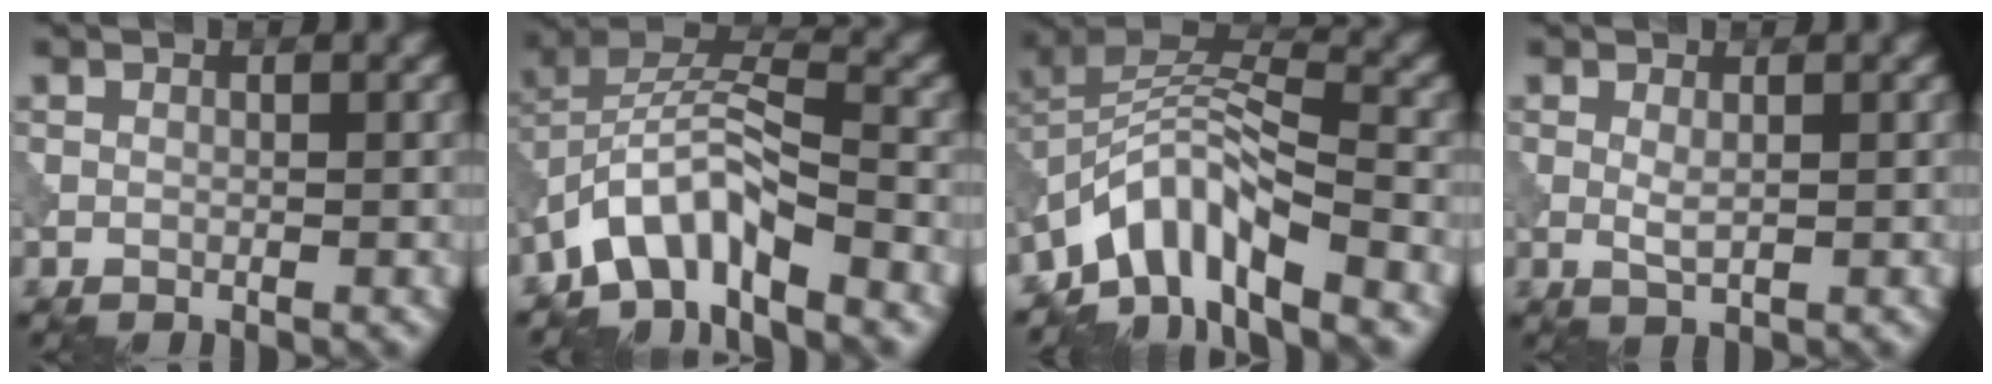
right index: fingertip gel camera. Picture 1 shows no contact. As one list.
[{"total": 6.6, "force": [-4.4, 2.2, 4.4], "torque": [-0.073, 0.010, -0.092]}, {"total": 7.6, "force": [-5.1, 2.5, 5.0], "torque": [-0.075, 0.009, -0.108]}, {"total": 1.2, "force": [0.2, 0.2, 1.1], "torque": [-0.025, -0.001, 0.004]}]